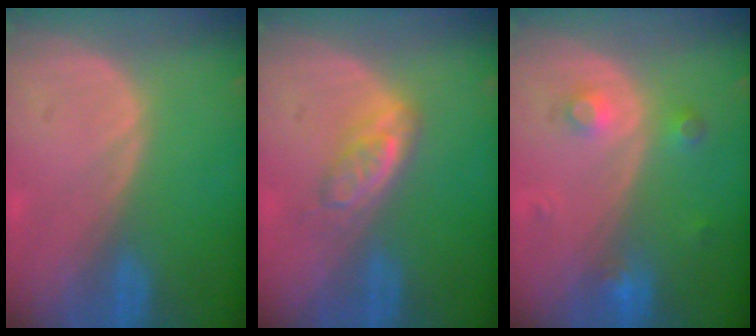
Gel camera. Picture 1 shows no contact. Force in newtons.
{"total": 4.1, "press": 4.1, "slide": 0.5}
{"total": 3.4, "press": 3.1, "slide": 1.2}